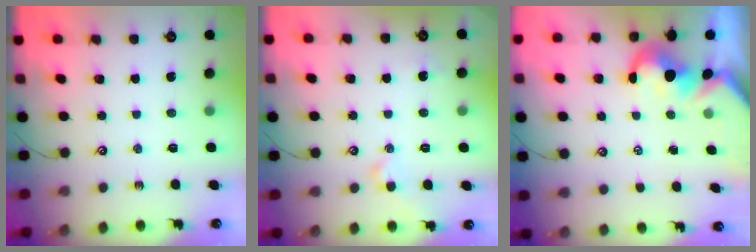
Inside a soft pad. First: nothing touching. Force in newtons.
{"total": 1.1, "press": 1.1, "slide": 0.4}
{"total": 3.0, "press": 2.8, "slide": 1.1}